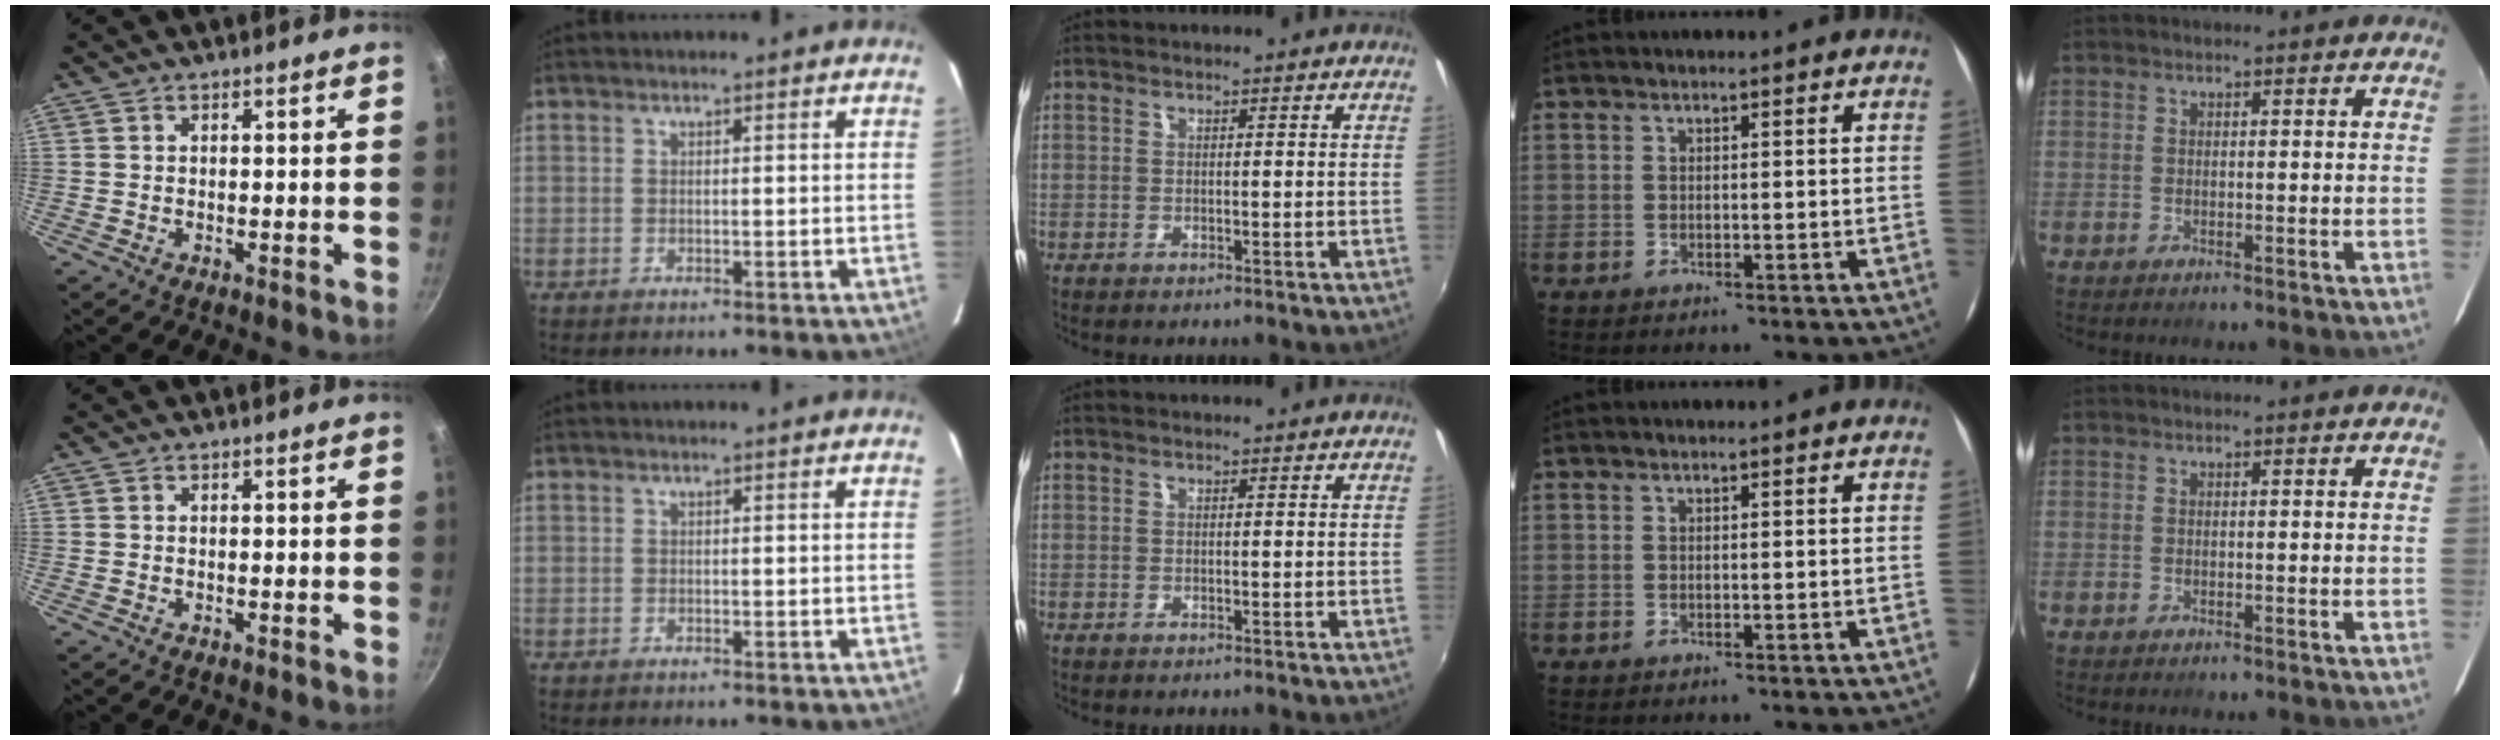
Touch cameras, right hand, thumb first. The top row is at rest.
{}